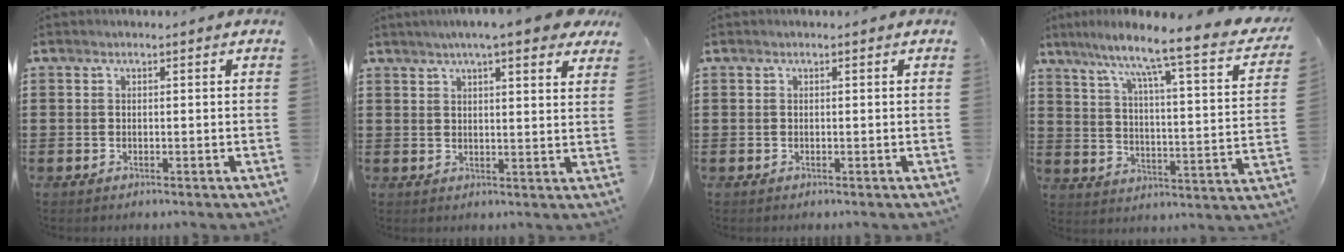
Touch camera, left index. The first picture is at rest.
{"total": 5.9, "force": [4.8, 0.2, 3.5], "torque": [-0.073, -0.003, 0.084]}
{"total": 0.0}
{"total": 7.0, "force": [5.8, -0.8, 3.9], "torque": [-0.087, -0.062, 0.079]}